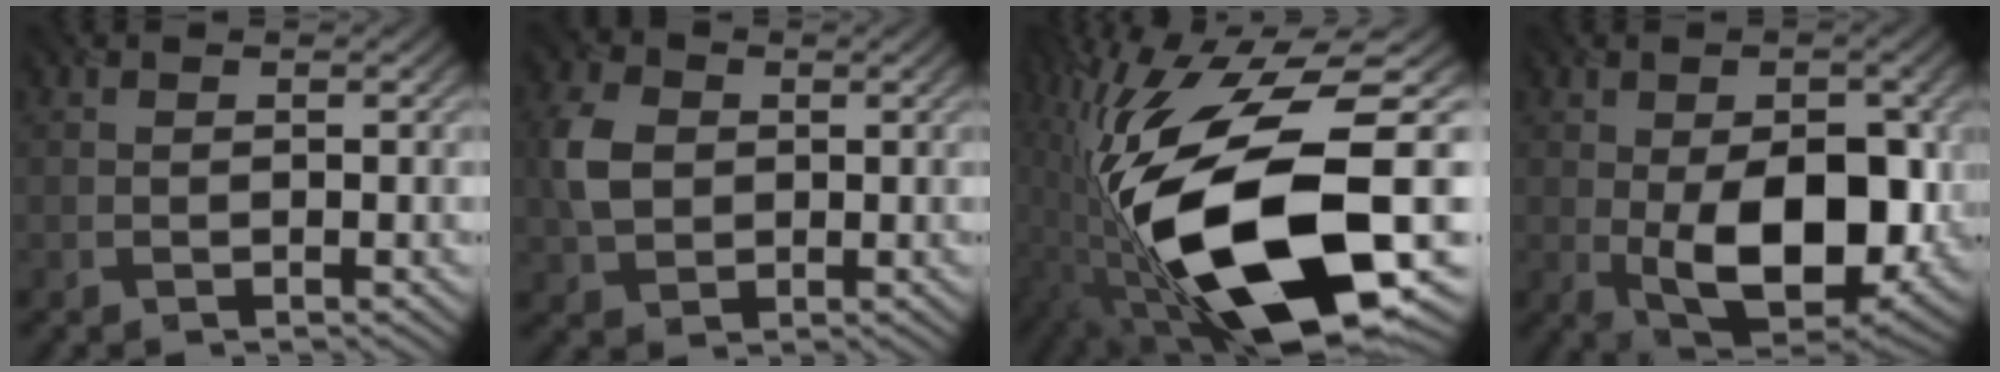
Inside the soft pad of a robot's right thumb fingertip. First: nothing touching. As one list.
[{"total": 4.9, "force": [0.4, 3.9, 2.9], "torque": [-0.080, 0.006, 0.005]}, {"total": 19.6, "force": [-5.8, 7.8, 17.1], "torque": [-0.341, -0.031, -0.092]}, {"total": 13.6, "force": [-2.2, 7.4, 11.1], "torque": [-0.171, -0.021, -0.027]}]